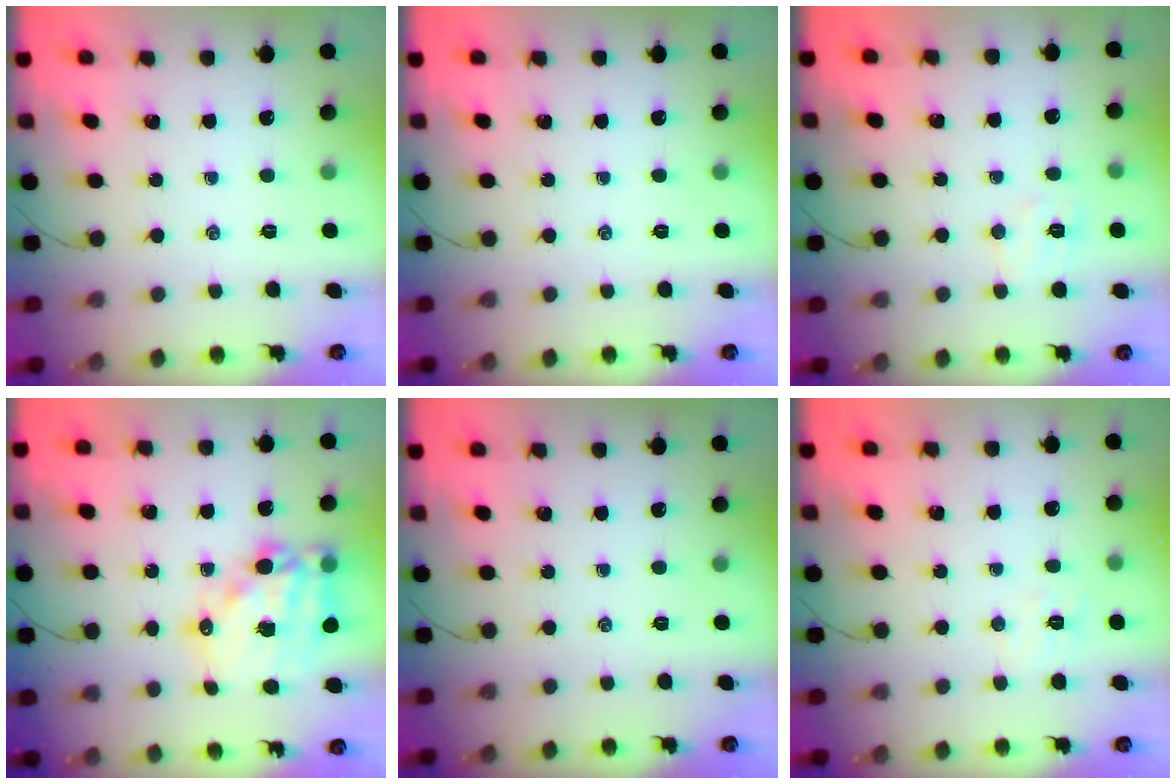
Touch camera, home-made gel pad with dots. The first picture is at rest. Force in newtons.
{"total": 0.0}
{"total": 5.7, "press": 5.6, "slide": 1.1}
{"total": 17.7, "press": 17.2, "slide": 4.0}
{"total": 0.0}
{"total": 5.2, "press": 5.1, "slide": 1.1}